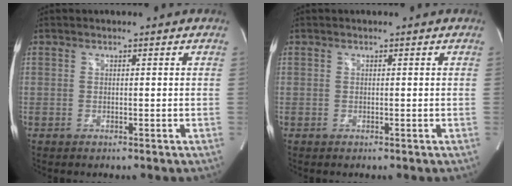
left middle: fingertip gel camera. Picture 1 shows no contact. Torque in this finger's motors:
{"motor_torque": [-0.01, 0.02, 0.00, 0.00]}